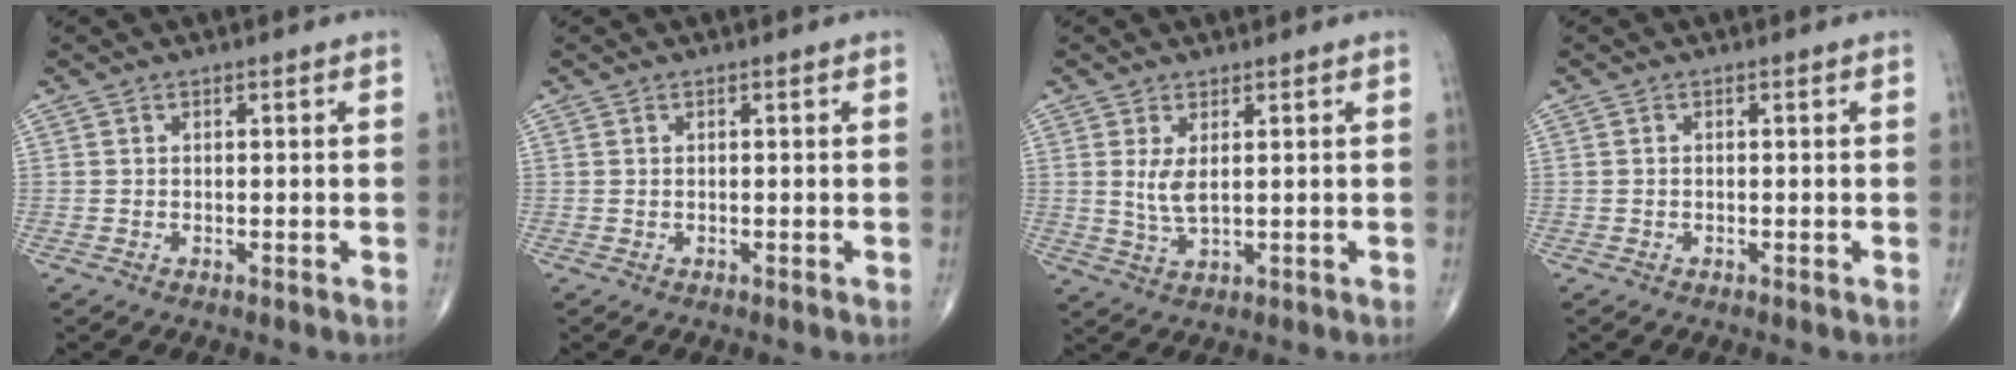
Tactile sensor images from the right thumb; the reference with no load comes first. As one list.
[{"total": 0.0}, {"total": 3.9, "force": [1.0, 1.5, 3.5], "torque": [-0.073, -0.013, 0.027]}, {"total": 0.0}]